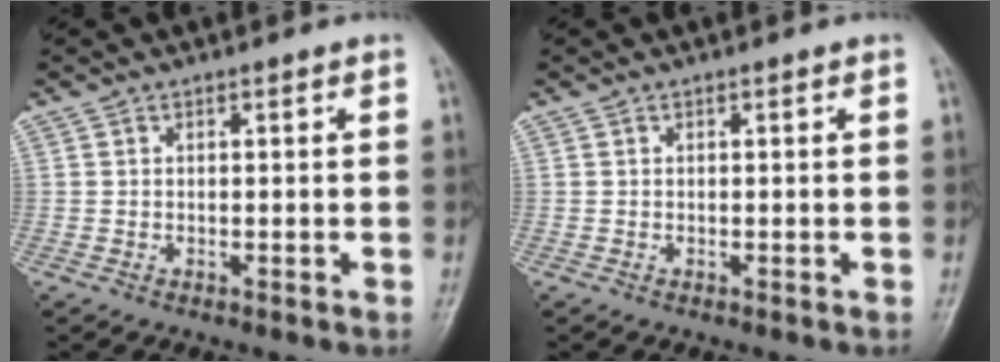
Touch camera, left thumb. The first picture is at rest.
{"total": 0.0}